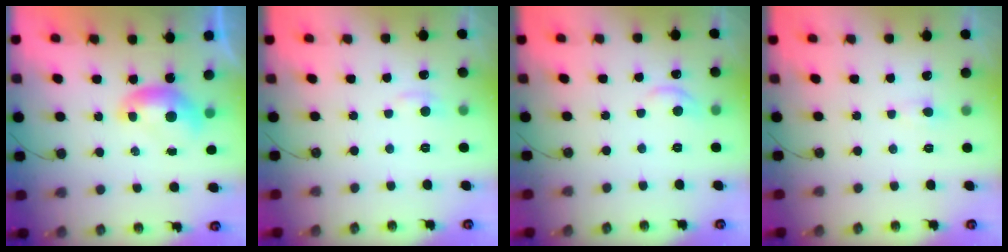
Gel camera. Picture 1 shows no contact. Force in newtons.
{"total": 1.1, "press": 0.8, "slide": 0.8}
{"total": 2.2, "press": 2.0, "slide": 0.9}
{"total": 0.8, "press": 0.6, "slide": 0.5}